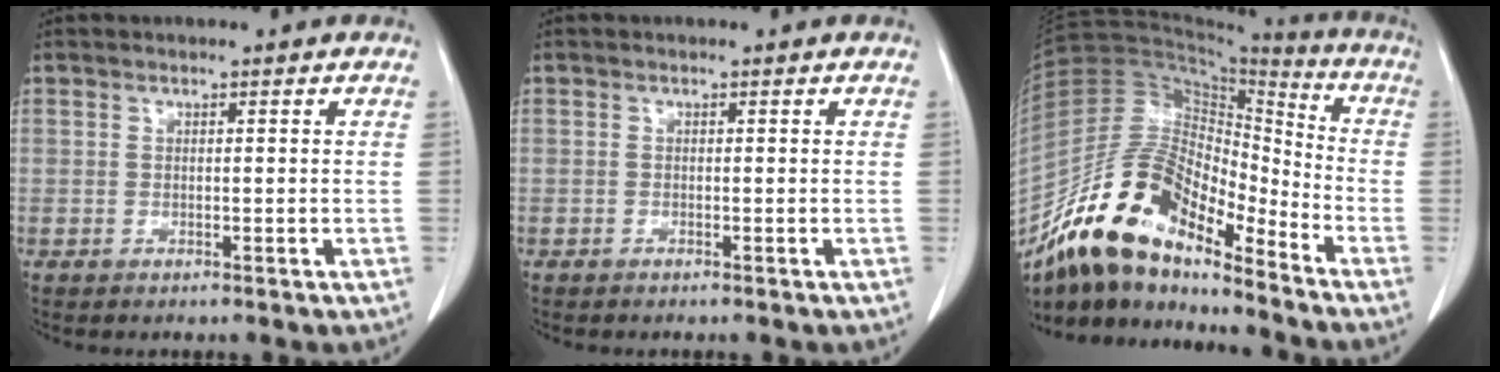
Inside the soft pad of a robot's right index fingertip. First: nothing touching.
{"total": 0.0}
{"total": 18.0, "force": [-13.7, 6.1, 9.9], "torque": [-0.175, 0.040, -0.247]}